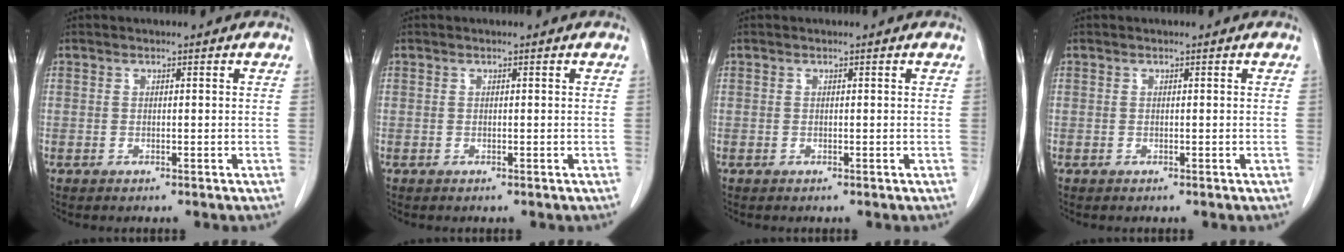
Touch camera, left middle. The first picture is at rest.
{"total": 0.0}
{"total": 0.0}
{"total": 0.0}